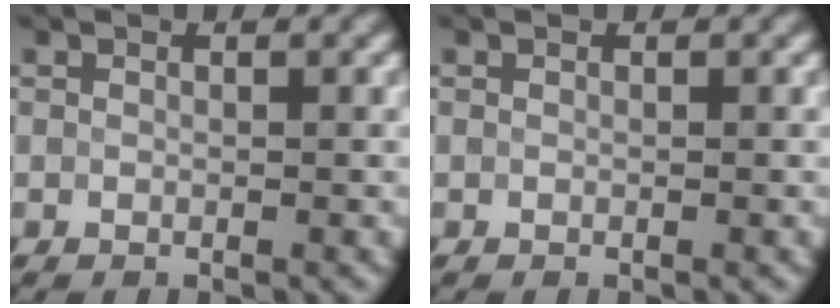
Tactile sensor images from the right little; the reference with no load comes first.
{"total": 0.0}